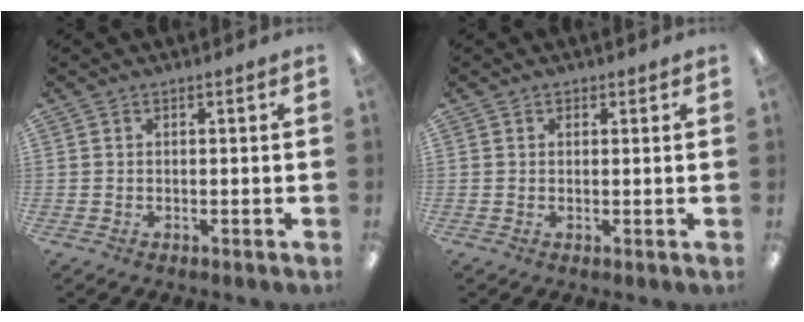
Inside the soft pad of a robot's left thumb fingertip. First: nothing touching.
{"total": 1.1, "force": [0.7, 0.9, 0.1], "torque": [0.006, 0.001, 0.011]}